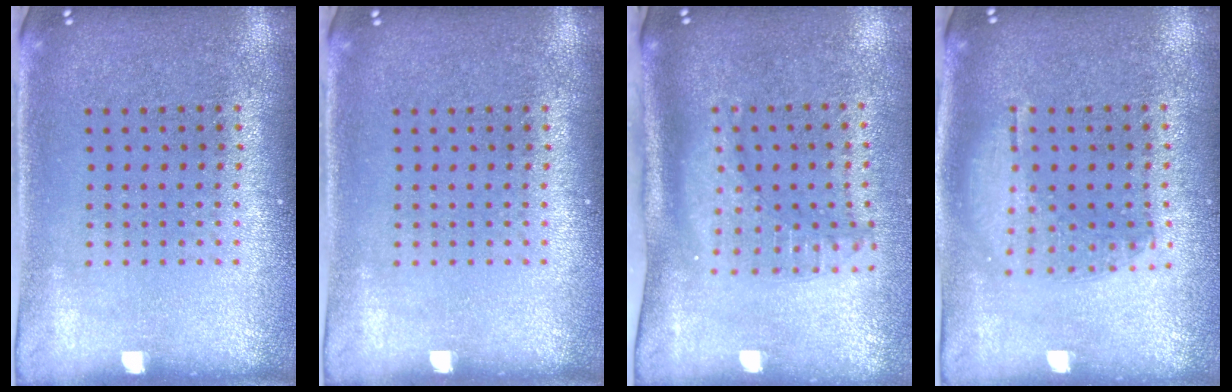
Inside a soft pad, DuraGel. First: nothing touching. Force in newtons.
{"total": 0.0}
{"total": 2.1, "press": 1.6, "slide": 1.5}
{"total": 1.2, "press": 1.1, "slide": 0.5}